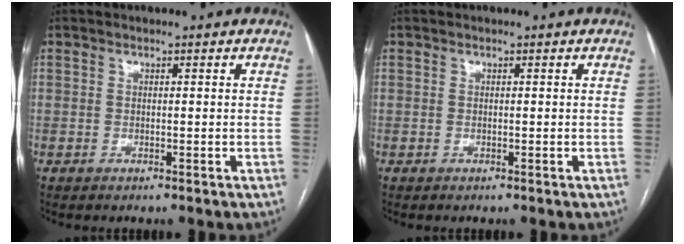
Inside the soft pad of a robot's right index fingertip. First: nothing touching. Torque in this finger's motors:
{"motor_torque": [0.00, 0.00, 0.00, 0.00]}